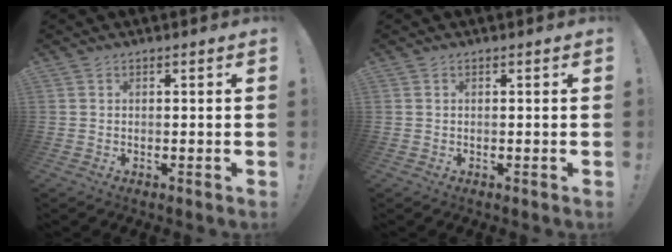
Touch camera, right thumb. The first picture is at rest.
{"total": 0.0}